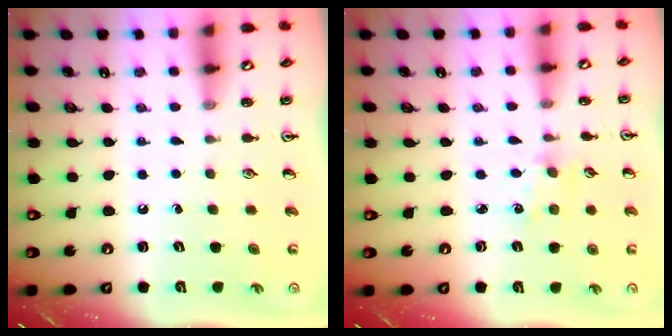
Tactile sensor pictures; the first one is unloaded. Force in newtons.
{"total": 0.9, "press": 0.9, "slide": 0.2}